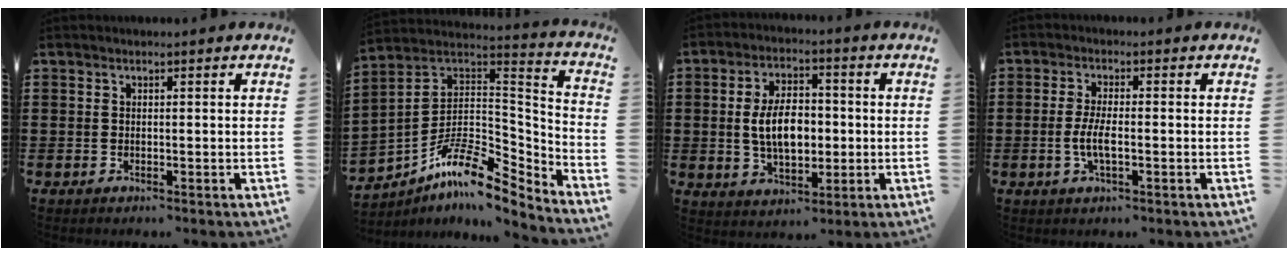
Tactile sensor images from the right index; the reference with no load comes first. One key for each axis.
{"total": 10.0, "fx": -7.0, "fy": 3.7, "fz": 6.1, "tx": -0.127, "ty": 0.000, "tz": -0.137}
{"total": 7.9, "fx": -0.2, "fy": 4.6, "fz": 6.4, "tx": -0.120, "ty": 0.004, "tz": -0.011}
{"total": 4.2, "fx": -1.0, "fy": 1.1, "fz": 3.9, "tx": -0.089, "ty": -0.005, "tz": -0.026}